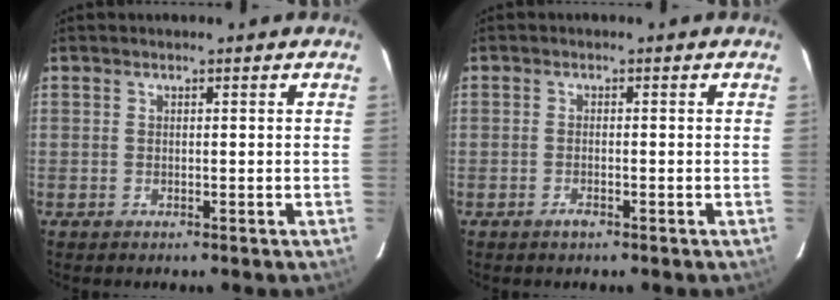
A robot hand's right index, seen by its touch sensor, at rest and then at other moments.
{"total": 1.4, "force": [-0.9, 0.4, 0.9], "torque": [-0.019, 0.000, -0.016]}